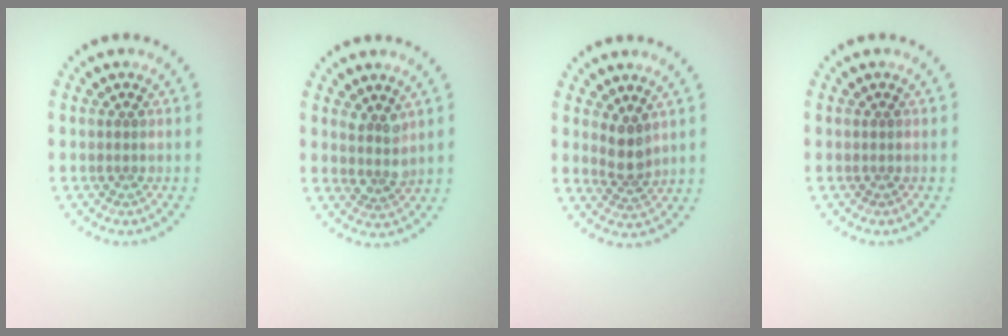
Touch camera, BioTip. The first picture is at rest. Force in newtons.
{"total": 2.1, "press": 1.6, "slide": 1.4}
{"total": 2.3, "press": 1.8, "slide": 1.4}
{"total": 0.0}